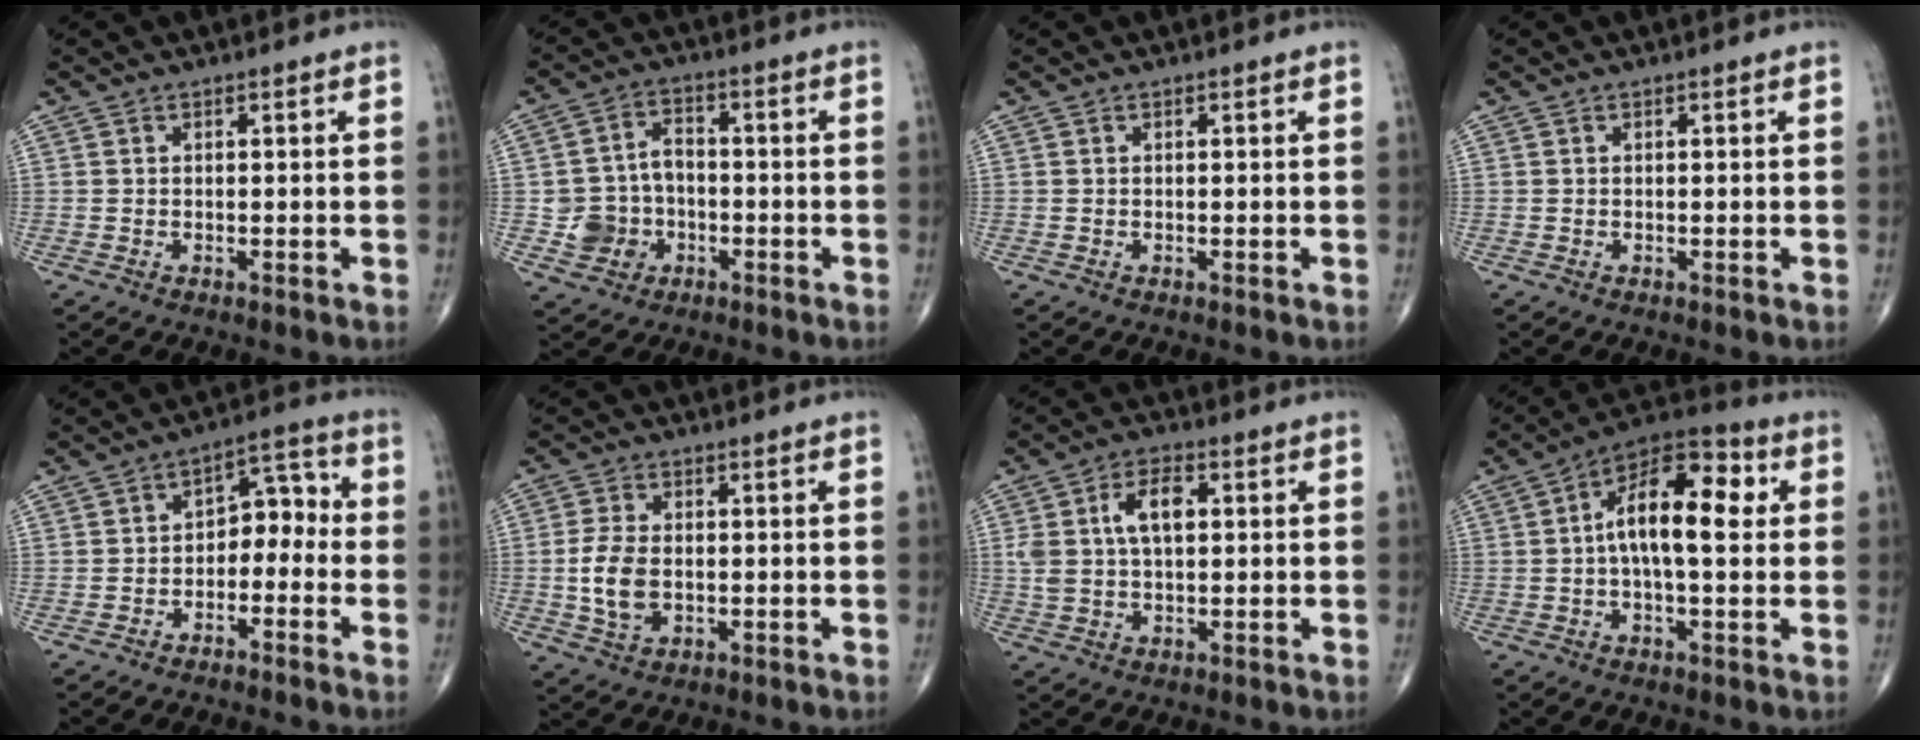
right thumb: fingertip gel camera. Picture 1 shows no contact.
{"total": 7.8, "force": [-2.3, 6.8, 3.0], "torque": [-0.028, 0.025, -0.039]}
{"total": 0.0}
{"total": 0.0}
{"total": 7.3, "force": [-2.2, 4.8, 5.1], "torque": [-0.041, 0.046, -0.047]}
{"total": 7.2, "force": [-0.5, 4.5, 5.6], "torque": [-0.113, -0.001, -0.007]}
{"total": 8.4, "force": [1.8, 4.5, 6.8], "torque": [-0.125, 0.013, 0.035]}
{"total": 14.6, "force": [2.0, 6.3, 13.0], "torque": [-0.203, 0.033, 0.020]}